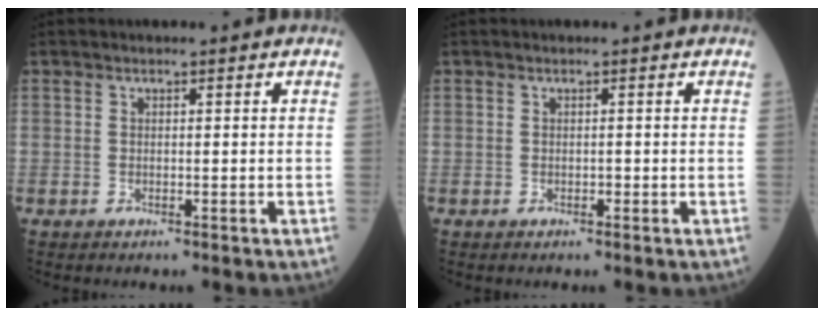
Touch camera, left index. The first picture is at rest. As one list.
[{"total": 0.0}]